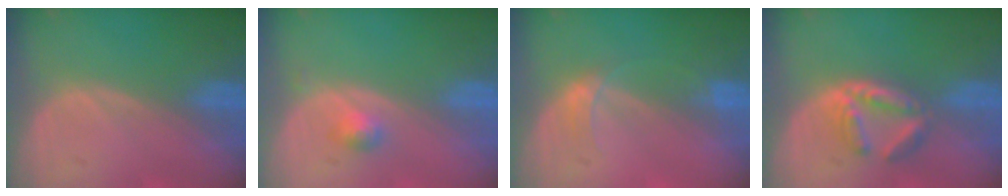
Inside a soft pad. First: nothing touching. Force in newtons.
{"total": 2.0, "press": 1.8, "slide": 0.8}
{"total": 2.1, "press": 2.1, "slide": 0.2}
{"total": 5.1, "press": 5.0, "slide": 1.1}